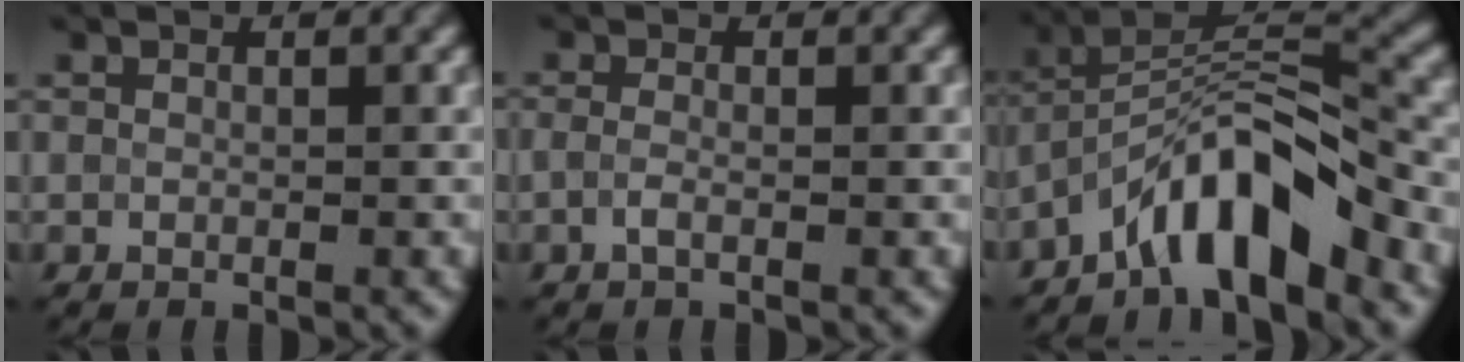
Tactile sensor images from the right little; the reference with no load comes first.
{"total": 1.1, "force": [-0.5, 0.4, 0.9], "torque": [-0.018, -0.002, -0.012]}
{"total": 7.6, "force": [-5.1, 2.1, 5.2], "torque": [-0.077, 0.016, -0.094]}